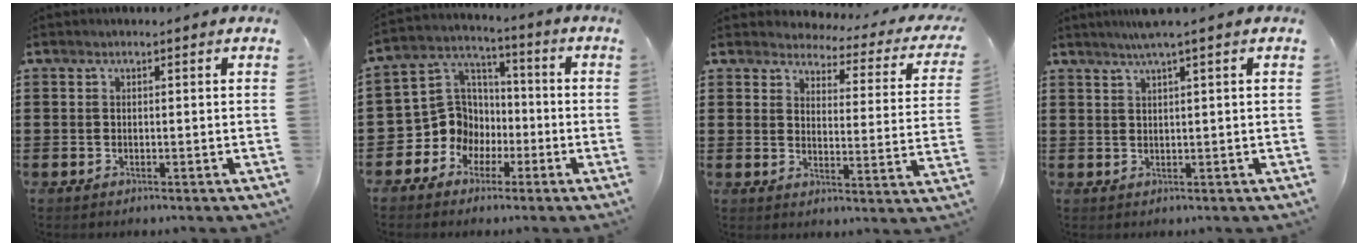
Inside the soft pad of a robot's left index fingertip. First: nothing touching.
{"total": 9.6, "force": [-2.6, 8.9, 2.7], "torque": [-0.105, 0.004, -0.049]}
{"total": 2.8, "force": [2.7, 0.5, 0.4], "torque": [-0.031, -0.022, 0.041]}
{"total": 2.7, "force": [1.8, -0.5, 1.9], "torque": [-0.039, 0.000, 0.033]}